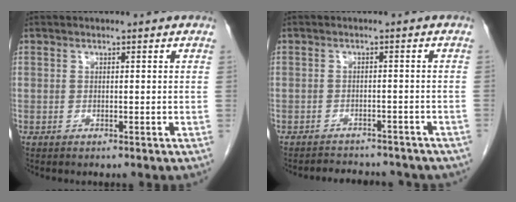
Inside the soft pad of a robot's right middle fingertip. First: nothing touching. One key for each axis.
{"total": 9.3, "fx": -8.3, "fy": 3.4, "fz": 2.6, "tx": -0.039, "ty": 0.006, "tz": -0.088}